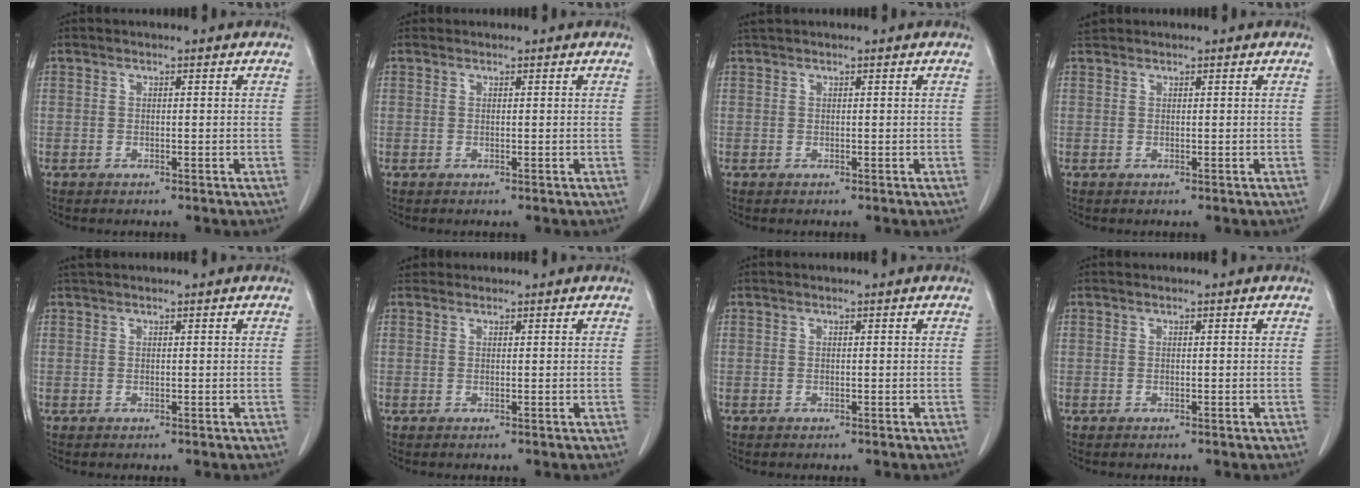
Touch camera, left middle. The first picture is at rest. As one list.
[{"total": 0.0}, {"total": 0.7, "force": [0.7, -0.2, 0.2], "torque": [-0.010, 0.012, 0.019]}, {"total": 0.9, "force": [0.8, 0.2, -0.1], "torque": [-0.009, 0.012, 0.019]}, {"total": 1.0, "force": [1.0, -0.1, 0.4], "torque": [-0.011, 0.016, 0.023]}, {"total": 1.1, "force": [1.0, 0.6, -0.1], "torque": [0.000, 0.011, 0.015]}, {"total": 0.0}, {"total": 0.0}]